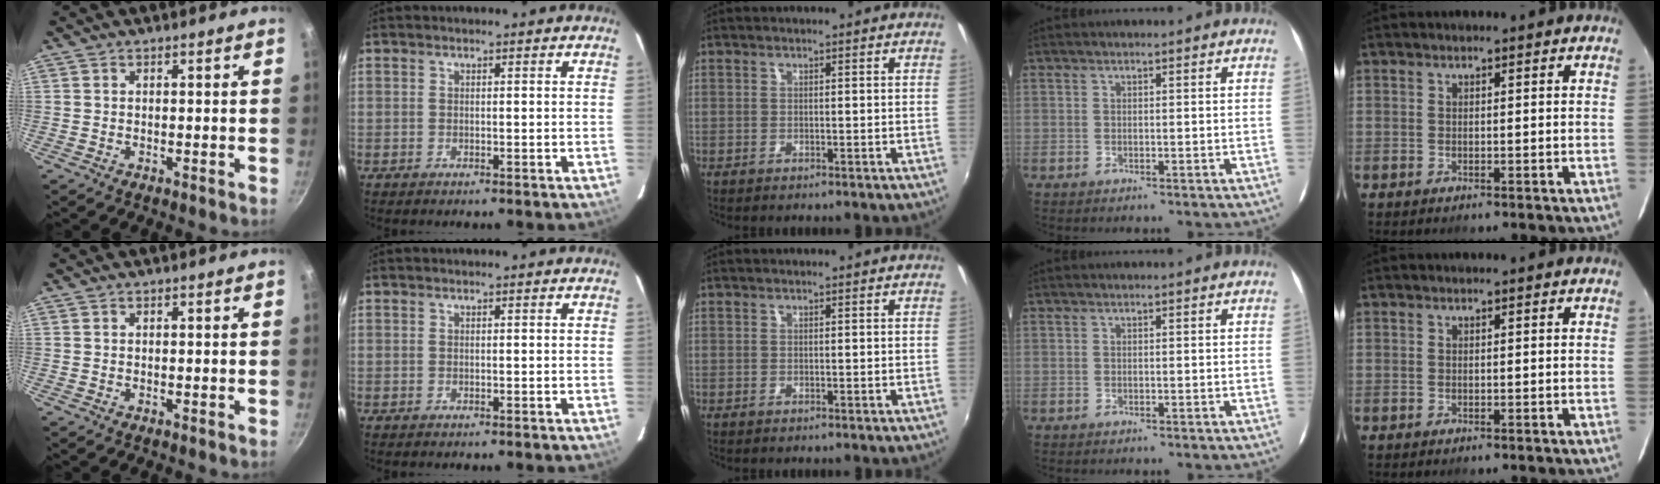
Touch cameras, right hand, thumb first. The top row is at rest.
{}